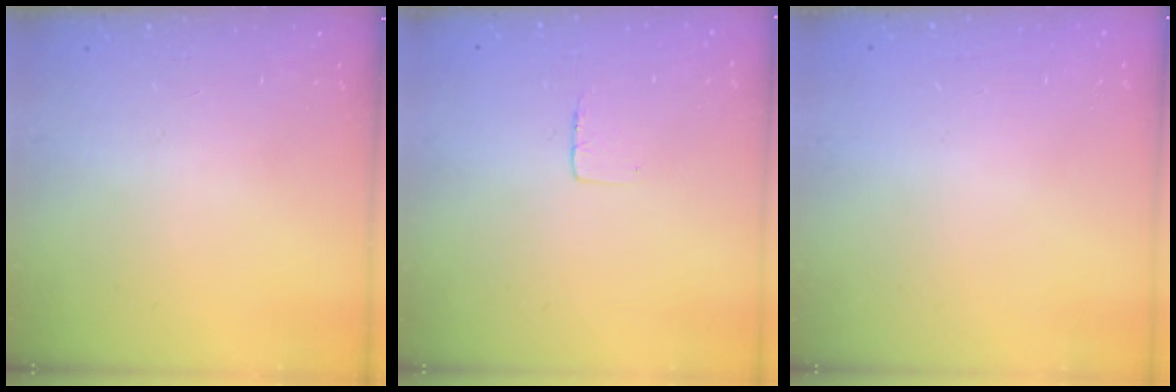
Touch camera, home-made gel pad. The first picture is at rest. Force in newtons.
{"total": 3.5, "press": 3.5, "slide": 0.3}
{"total": 0.0}